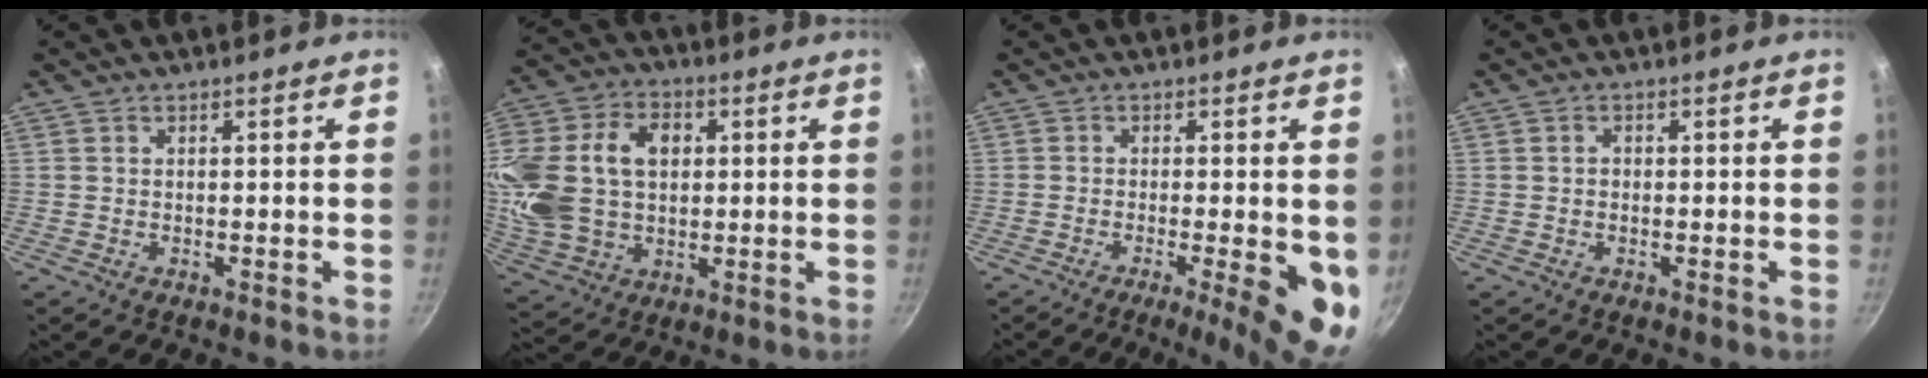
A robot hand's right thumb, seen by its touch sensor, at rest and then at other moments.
{"total": 22.3, "force": [3.2, 16.0, 15.2], "torque": [-0.307, 0.020, 0.061]}
{"total": 10.1, "force": [-2.6, 2.4, 9.4], "torque": [-0.122, -0.001, -0.033]}
{"total": 0.8, "force": [-0.1, 0.7, 0.3], "torque": [-0.004, 0.005, -0.003]}